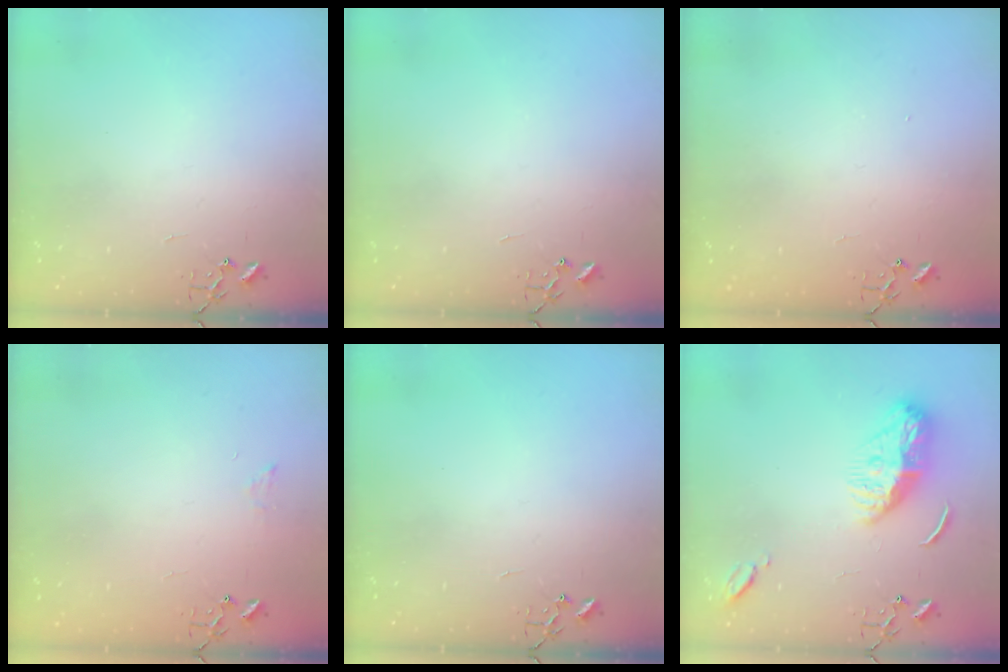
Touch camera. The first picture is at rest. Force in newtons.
{"total": 0.0}
{"total": 1.1, "press": 1.1, "slide": 0.1}
{"total": 6.3, "press": 6.3, "slide": 0.7}
{"total": 0.0}
{"total": 11.1, "press": 11.0, "slide": 1.0}